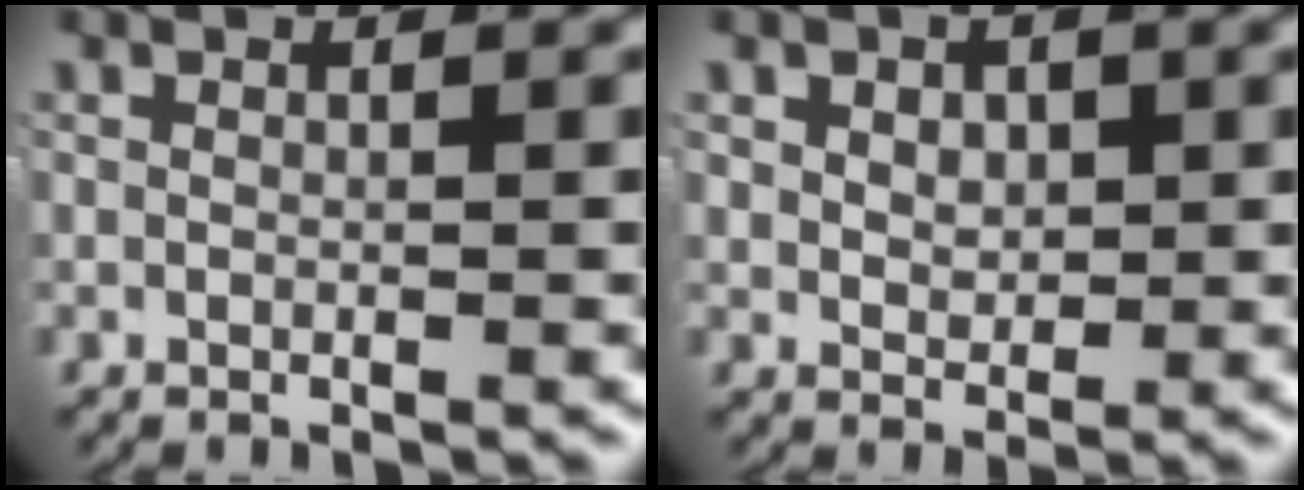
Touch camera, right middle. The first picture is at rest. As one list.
[{"total": 2.1, "force": [0.5, 1.5, 1.4], "torque": [-0.024, -0.016, 0.023]}]